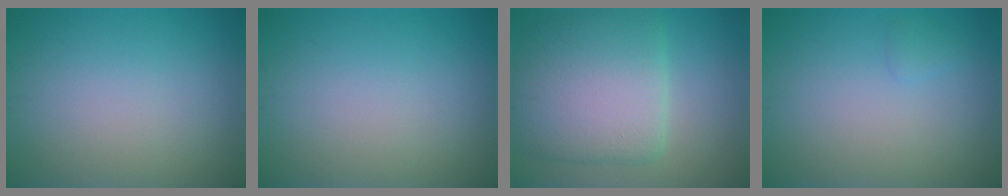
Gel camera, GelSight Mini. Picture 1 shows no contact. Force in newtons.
{"total": 0.0}
{"total": 8.6, "press": 8.6, "slide": 0.3}
{"total": 0.6, "press": 0.6, "slide": 0.1}